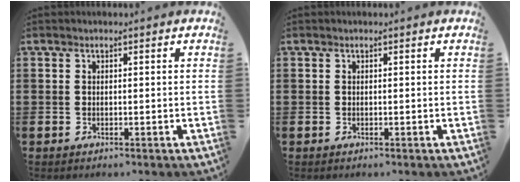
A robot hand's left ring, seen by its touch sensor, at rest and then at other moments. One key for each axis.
{"total": 0.0}